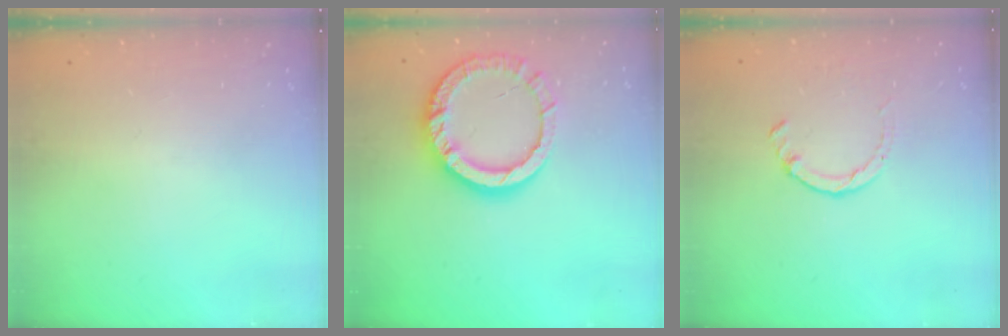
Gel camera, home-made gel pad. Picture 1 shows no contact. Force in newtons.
{"total": 14.0, "press": 14.0, "slide": 1.2}
{"total": 1.4, "press": 1.4, "slide": 0.3}